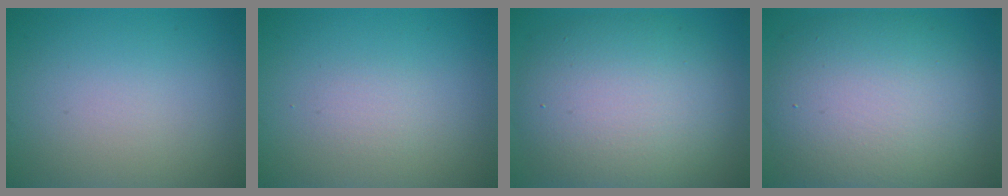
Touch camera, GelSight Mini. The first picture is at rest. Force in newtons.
{"total": 1.0, "press": 1.0, "slide": 0.1}
{"total": 9.5, "press": 9.5, "slide": 0.3}
{"total": 10.7, "press": 10.7, "slide": 0.4}